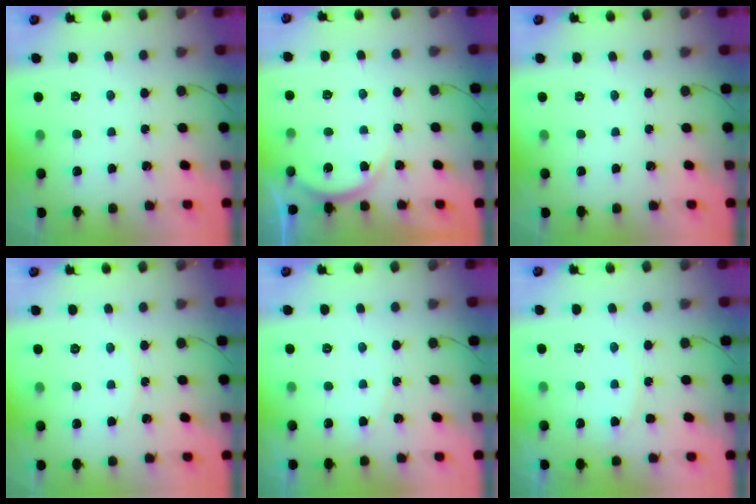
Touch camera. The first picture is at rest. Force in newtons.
{"total": 3.7, "press": 3.7, "slide": 0.5}
{"total": 0.0}
{"total": 3.9, "press": 3.1, "slide": 2.4}
{"total": 2.7, "press": 2.7, "slide": 0.2}
{"total": 5.6, "press": 5.6, "slide": 0.5}